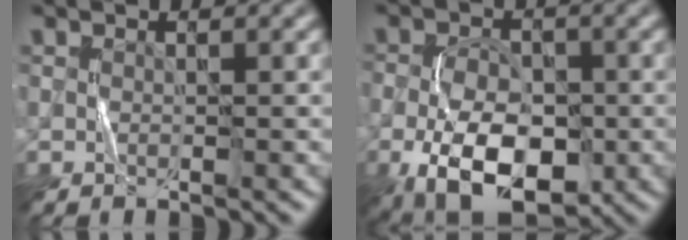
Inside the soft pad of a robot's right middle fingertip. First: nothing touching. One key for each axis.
{"total": 8.9, "fx": -3.6, "fy": 5.0, "fz": 6.4, "tx": -0.128, "ty": -0.012, "tz": -0.065}